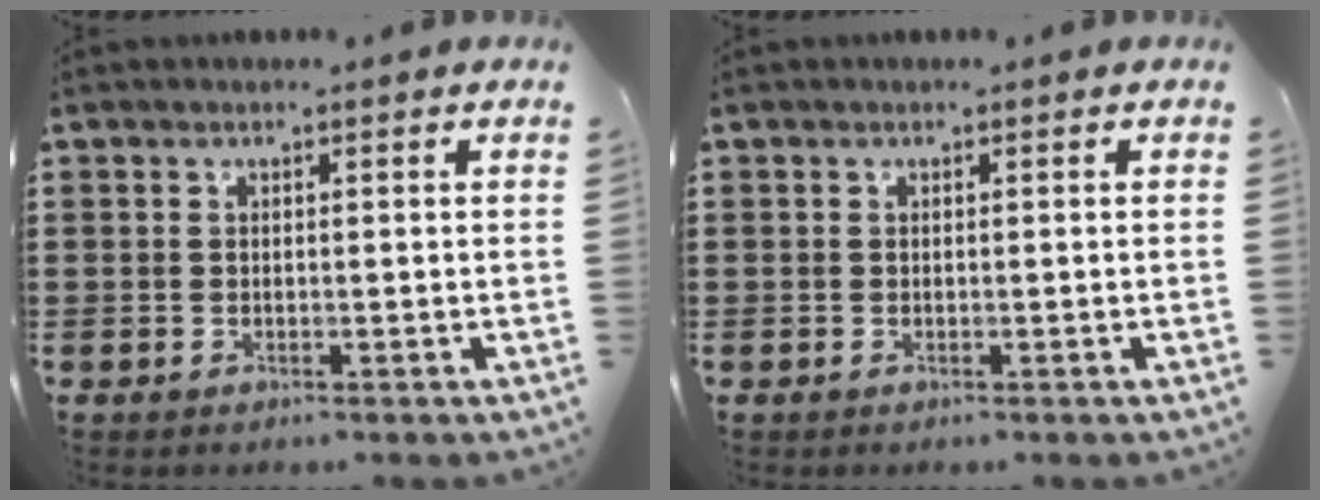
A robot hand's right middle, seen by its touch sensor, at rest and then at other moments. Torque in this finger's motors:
{"motor_torque": [0.00, 0.00, 0.00, -0.01]}